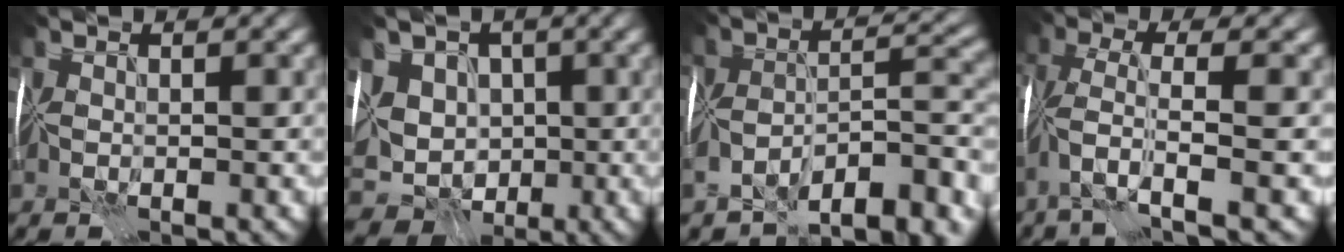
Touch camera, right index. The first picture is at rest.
{"total": 8.2, "force": [-0.9, 6.8, 4.5], "torque": [-0.063, 0.001, -0.021]}
{"total": 10.1, "force": [-8.1, 3.3, 5.0], "torque": [-0.061, -0.010, -0.125]}
{"total": 4.4, "force": [-2.5, -0.1, 3.6], "torque": [-0.078, 0.004, -0.053]}